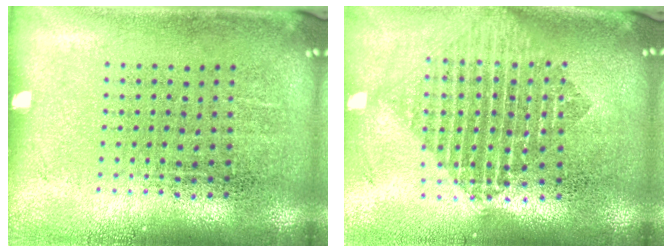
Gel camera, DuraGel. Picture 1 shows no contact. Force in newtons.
{"total": 2.0, "press": 1.6, "slide": 1.2}